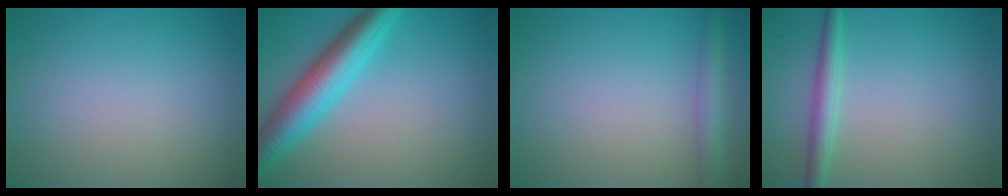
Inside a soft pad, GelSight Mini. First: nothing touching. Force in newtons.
{"total": 6.4, "press": 6.4, "slide": 0.2}
{"total": 2.4, "press": 2.4, "slide": 0.1}
{"total": 2.3, "press": 2.3, "slide": 0.1}